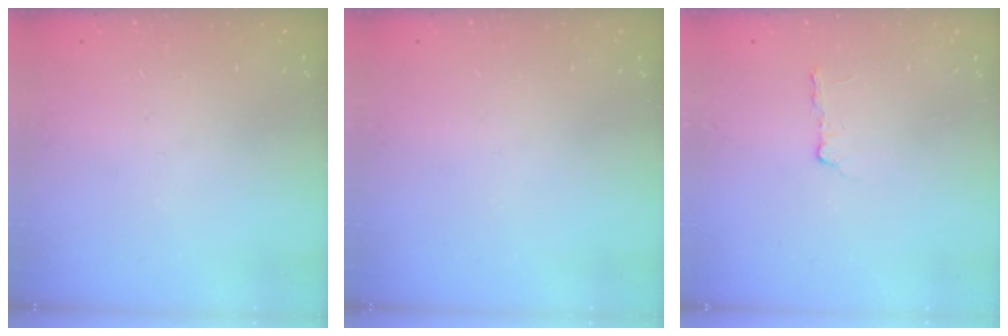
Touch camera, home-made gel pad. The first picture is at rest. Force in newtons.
{"total": 0.0}
{"total": 2.4, "press": 2.3, "slide": 0.4}